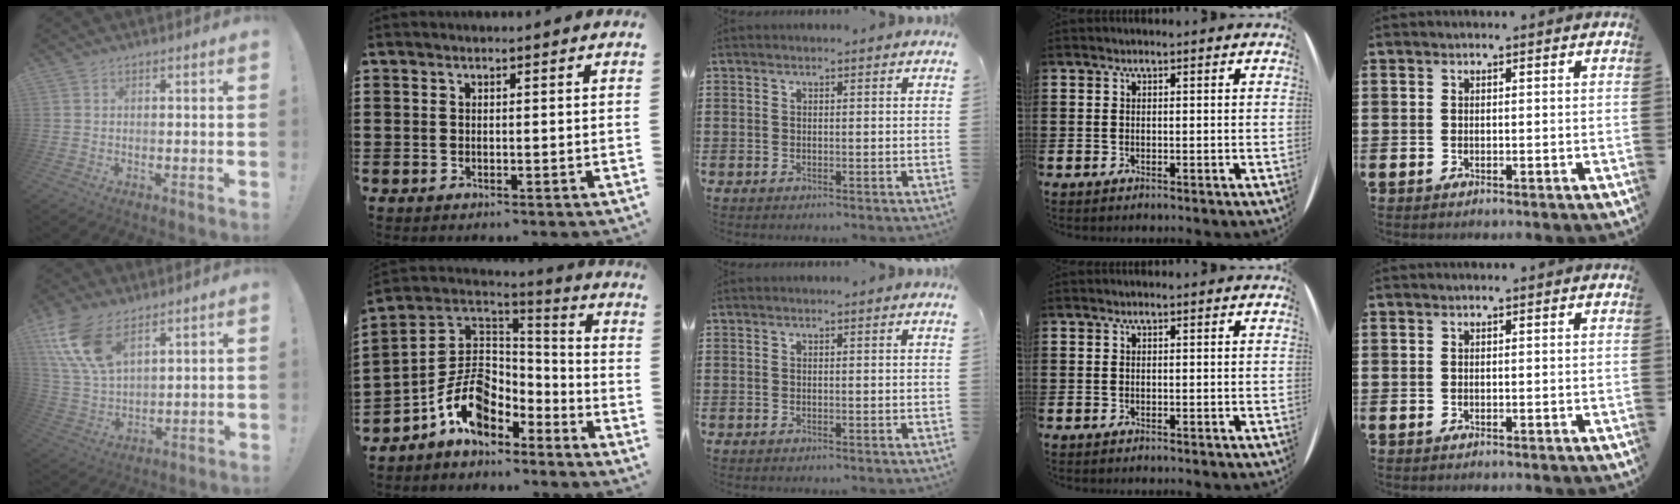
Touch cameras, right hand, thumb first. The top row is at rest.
{"thumb": {"total": 13.9, "force": [8.3, 7.0, 8.6], "torque": [-0.194, -0.037, 0.157]}, "index": {"total": 10.0, "force": [-4.9, 6.5, 5.8], "torque": [-0.143, 0.007, -0.096]}}